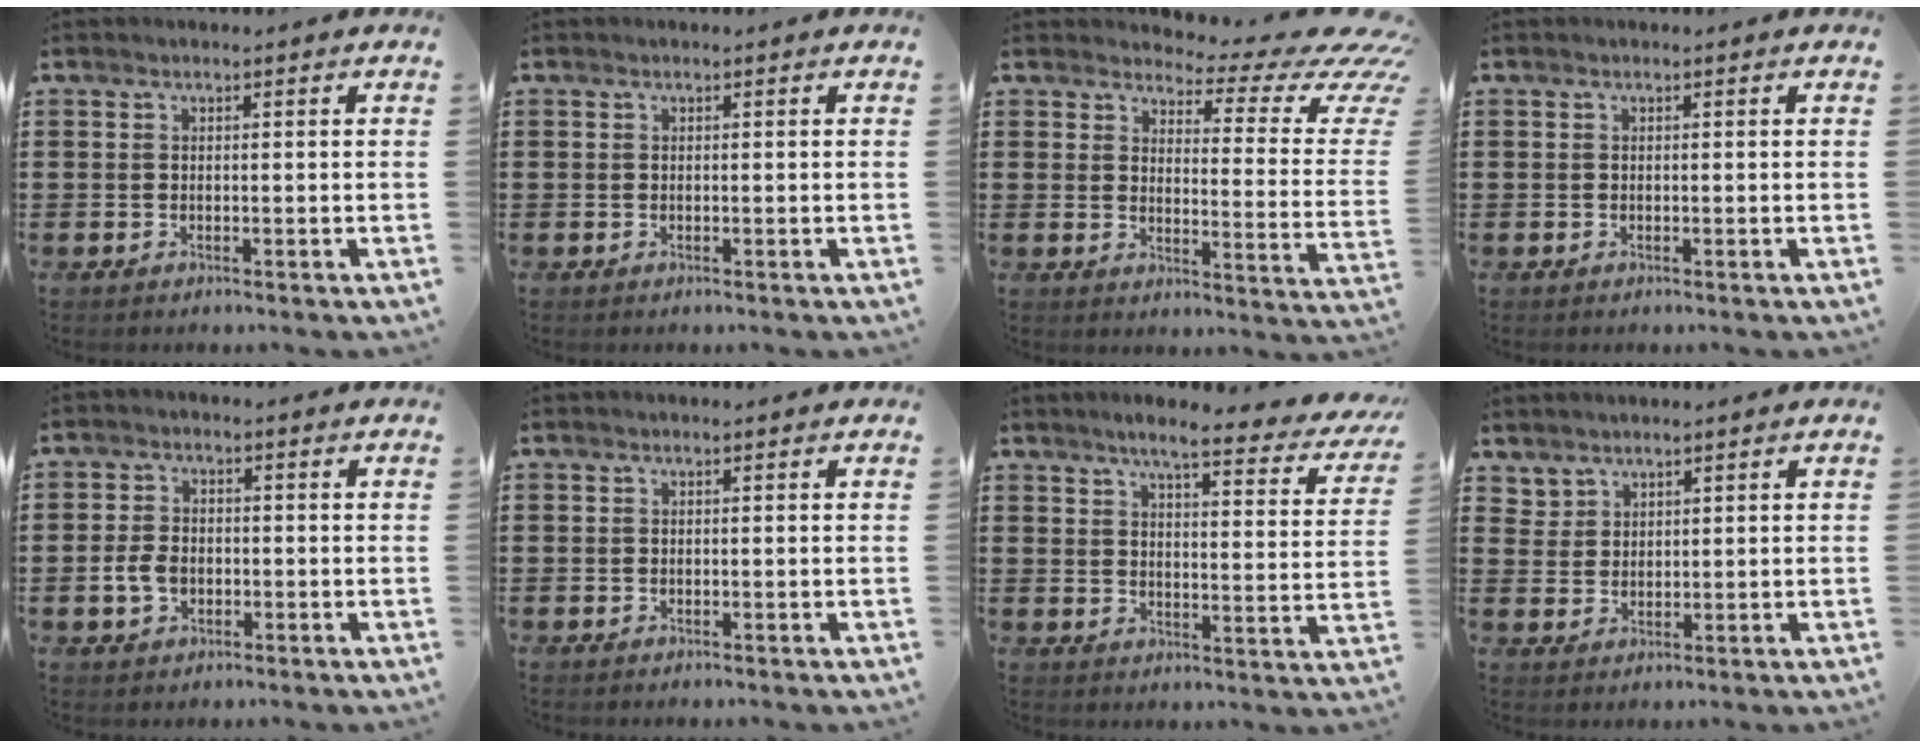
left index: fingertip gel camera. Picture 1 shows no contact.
{"total": 0.0}
{"total": 6.1, "force": [4.4, 1.9, 3.7], "torque": [-0.065, -0.034, 0.073]}
{"total": 0.0}
{"total": 4.1, "force": [-1.0, 2.9, 2.8], "torque": [-0.076, -0.003, -0.024]}
{"total": 0.0}
{"total": 6.4, "force": [5.3, 0.4, 3.6], "torque": [-0.074, -0.032, 0.083]}
{"total": 2.6, "force": [2.2, 1.3, -0.1], "torque": [-0.007, 0.000, 0.044]}